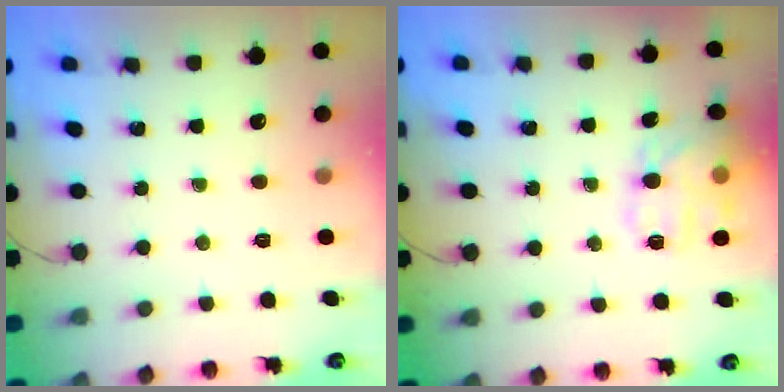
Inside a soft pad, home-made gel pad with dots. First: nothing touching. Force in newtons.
{"total": 14.8, "press": 14.7, "slide": 0.6}